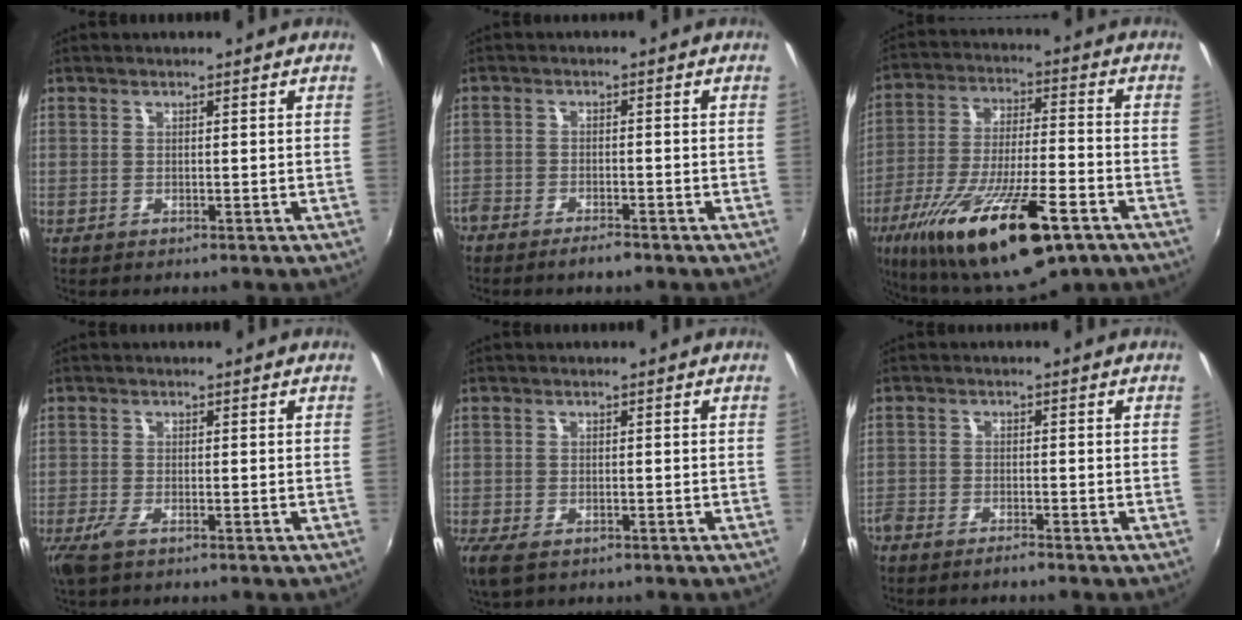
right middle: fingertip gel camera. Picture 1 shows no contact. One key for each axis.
{"total": 5.5, "fx": -4.6, "fy": 1.7, "fz": 2.4, "tx": -0.073, "ty": -0.011, "tz": -0.084}
{"total": 24.7, "fx": -14.7, "fy": 6.9, "fz": 18.6, "tx": -0.357, "ty": -0.056, "tz": -0.242}
{"total": 3.0, "fx": -1.9, "fy": 0.8, "fz": 2.2, "tx": -0.051, "ty": -0.010, "tz": -0.038}
{"total": 4.9, "fx": -3.0, "fy": 2.1, "fz": 3.2, "tx": -0.075, "ty": -0.021, "tz": -0.054}
{"total": 4.1, "fx": -3.7, "fy": 0.8, "fz": 1.5, "tx": -0.052, "ty": -0.013, "tz": -0.074}